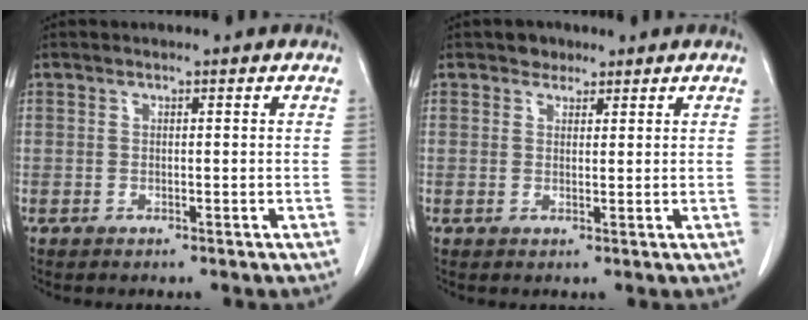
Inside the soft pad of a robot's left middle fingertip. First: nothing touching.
{"total": 2.0, "force": [1.5, 1.3, 0.3], "torque": [-0.004, 0.002, 0.020]}